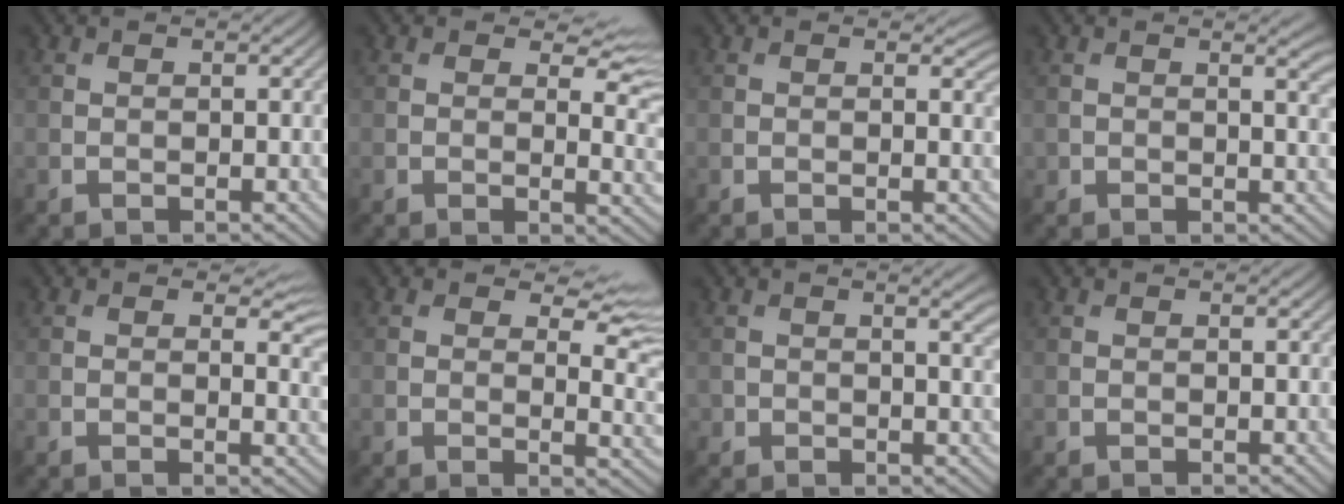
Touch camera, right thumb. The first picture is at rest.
{"total": 5.8, "force": [3.1, 2.6, 4.2], "torque": [-0.051, -0.004, 0.042]}
{"total": 1.0, "force": [0.3, 0.4, 0.9], "torque": [-0.010, -0.005, 0.003]}
{"total": 2.4, "force": [1.1, 0.9, 1.9], "torque": [-0.029, -0.007, 0.018]}
{"total": 3.3, "force": [1.2, 1.6, 2.5], "torque": [-0.033, -0.009, 0.016]}
{"total": 6.7, "force": [3.8, 2.9, 4.7], "torque": [-0.061, -0.002, 0.053]}
{"total": 2.3, "force": [1.1, 0.9, 1.9], "torque": [-0.028, -0.006, 0.016]}
{"total": 0.0}